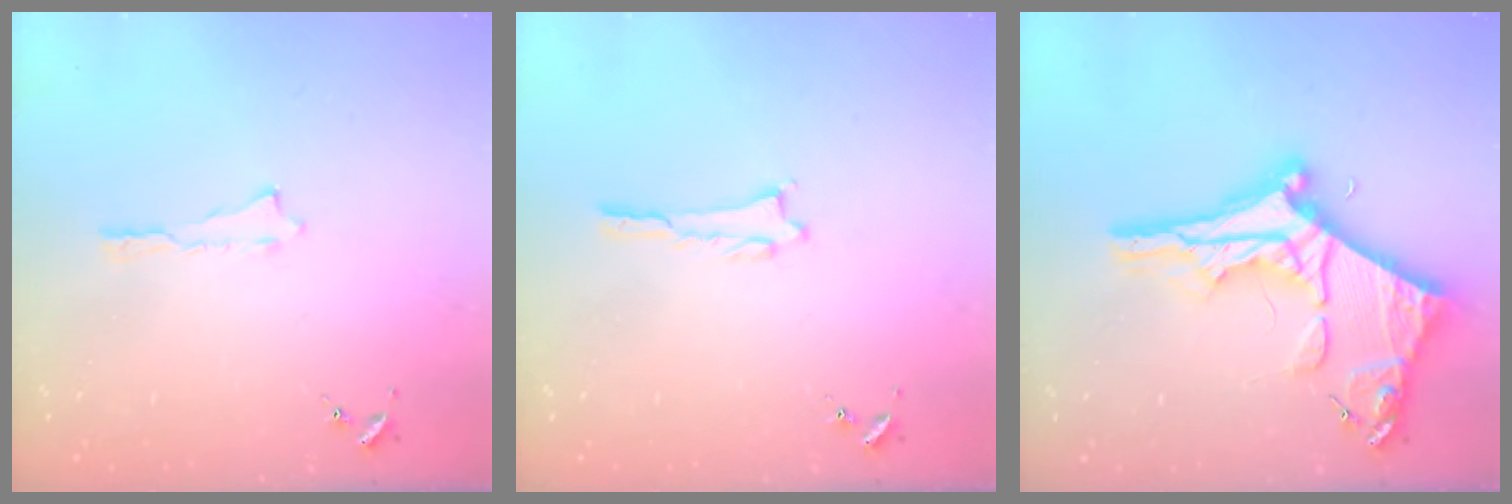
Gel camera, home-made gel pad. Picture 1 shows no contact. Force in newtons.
{"total": 0.0}
{"total": 11.4, "press": 11.3, "slide": 1.2}